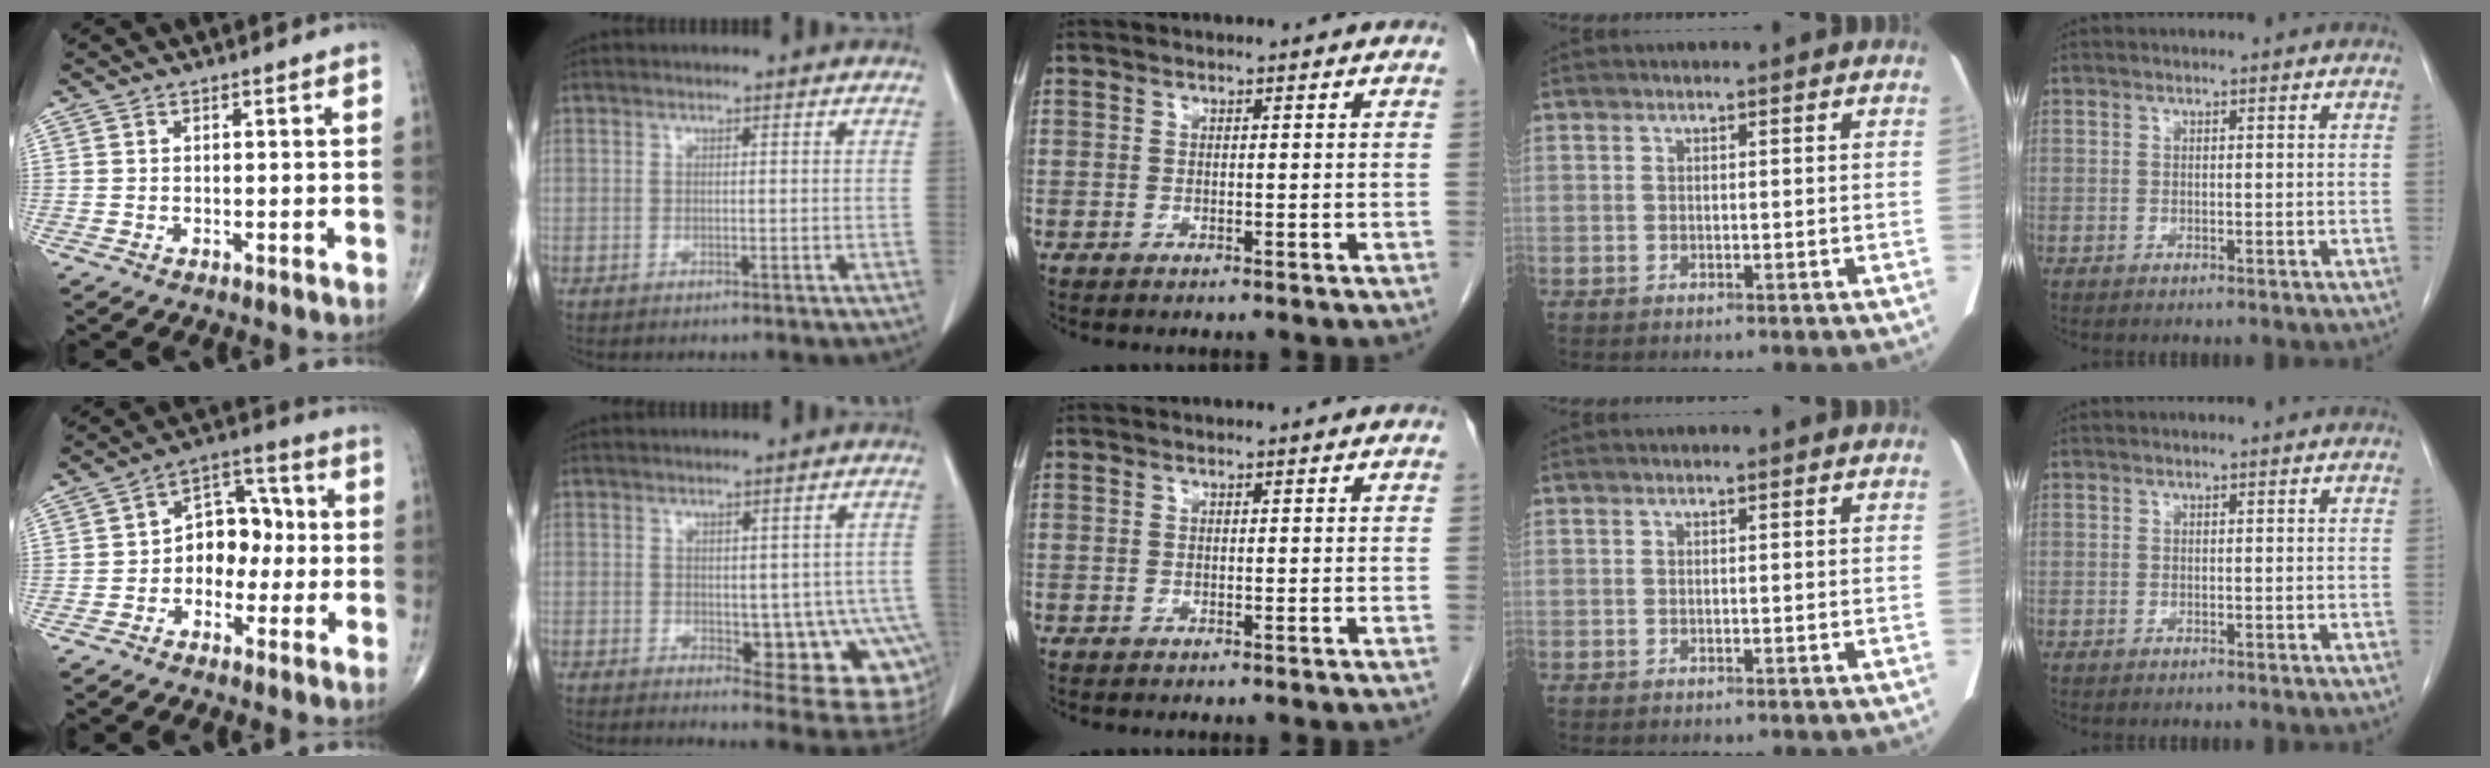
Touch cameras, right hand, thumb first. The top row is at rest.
{"thumb": {"total": 9.4, "force": [-1.1, 6.8, 6.4], "torque": [-0.058, 0.040, -0.030]}, "index": {"total": 12.1, "force": [-2.4, 4.8, 10.8], "torque": [-0.081, 0.005, -0.015]}}